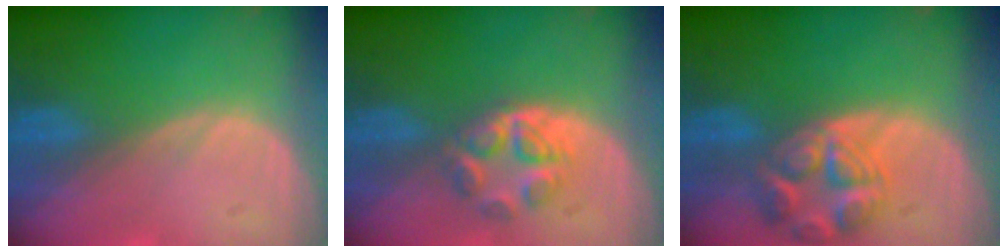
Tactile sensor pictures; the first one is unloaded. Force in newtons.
{"total": 5.2, "press": 4.8, "slide": 2.0}
{"total": 7.9, "press": 7.0, "slide": 3.6}